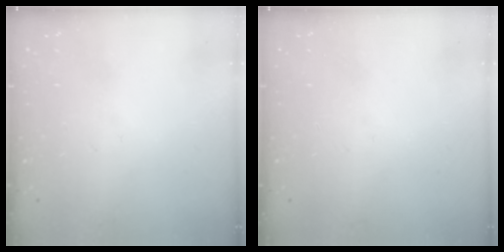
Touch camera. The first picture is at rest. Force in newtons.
{"total": 0.0}